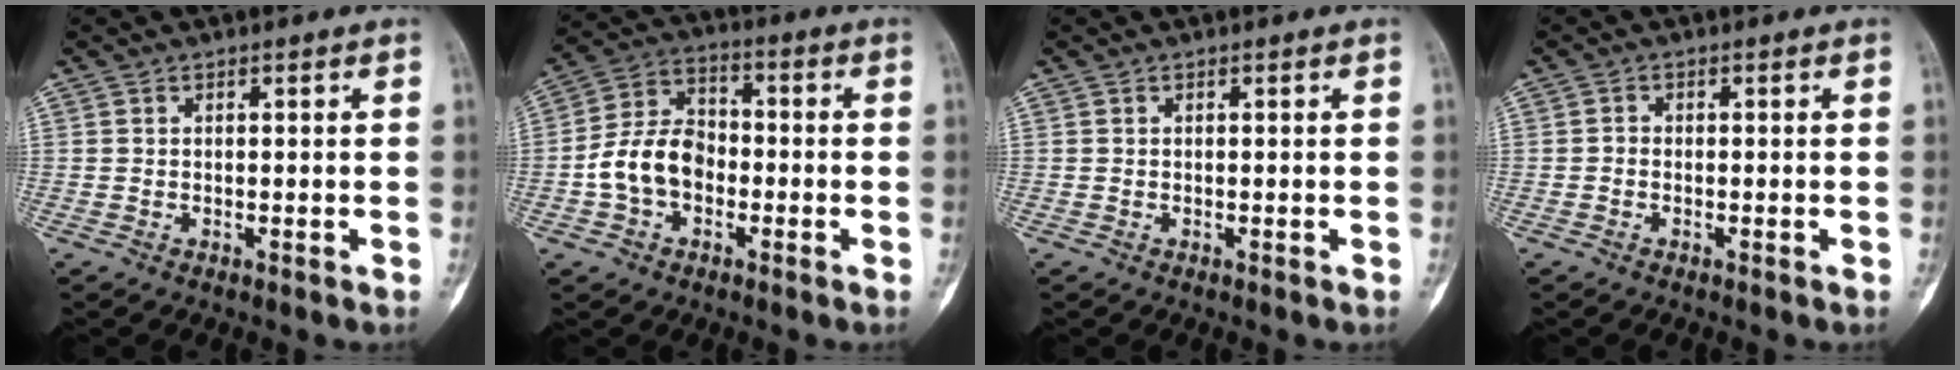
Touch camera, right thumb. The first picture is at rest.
{"total": 11.0, "force": [-2.8, 8.9, 5.9], "torque": [-0.088, 0.044, -0.061]}
{"total": 0.0}
{"total": 0.8, "force": [-0.3, 0.7, 0.4], "torque": [0.002, 0.004, -0.010]}